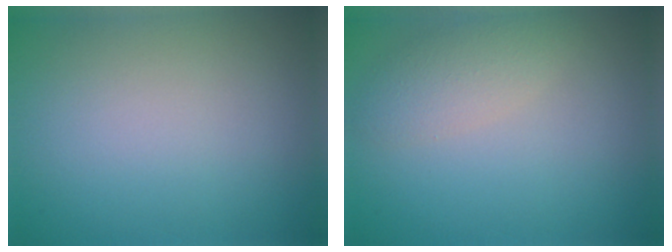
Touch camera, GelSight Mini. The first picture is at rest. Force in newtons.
{"total": 2.7, "press": 2.7, "slide": 0.2}